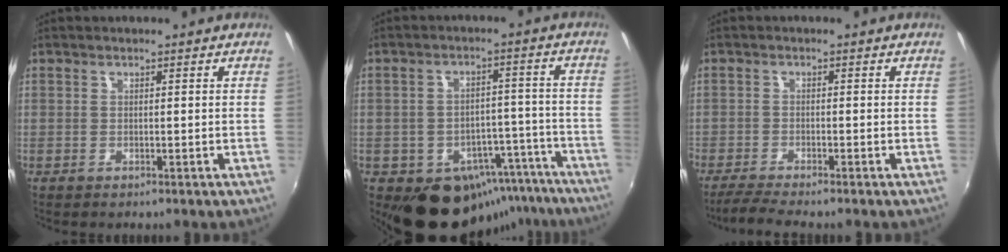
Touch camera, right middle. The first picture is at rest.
{"total": 16.0, "force": [-11.2, 10.2, 5.2], "torque": [-0.086, 0.044, -0.118]}
{"total": 4.4, "force": [-4.0, -0.4, 1.9], "torque": [-0.062, -0.014, -0.074]}